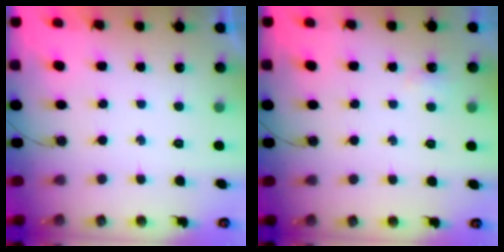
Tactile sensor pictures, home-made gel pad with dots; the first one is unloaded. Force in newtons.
{"total": 5.0, "press": 2.9, "slide": 4.1}